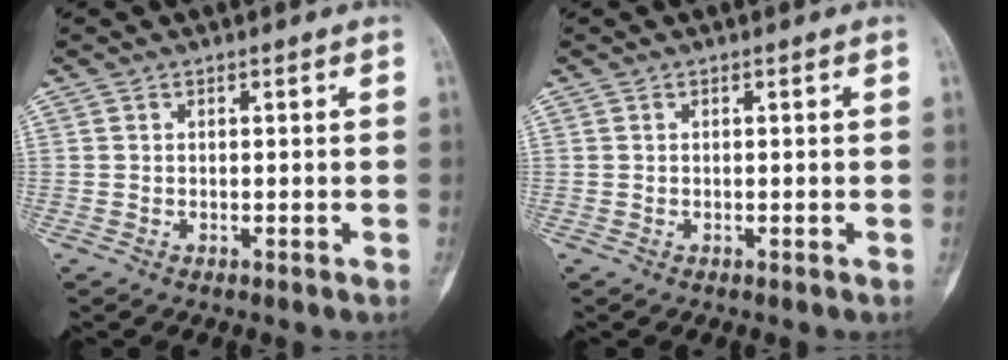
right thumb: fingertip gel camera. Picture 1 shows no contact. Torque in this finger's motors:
{"motor_torque": [0.00, 0.00, 0.05, -0.03, 0.00]}